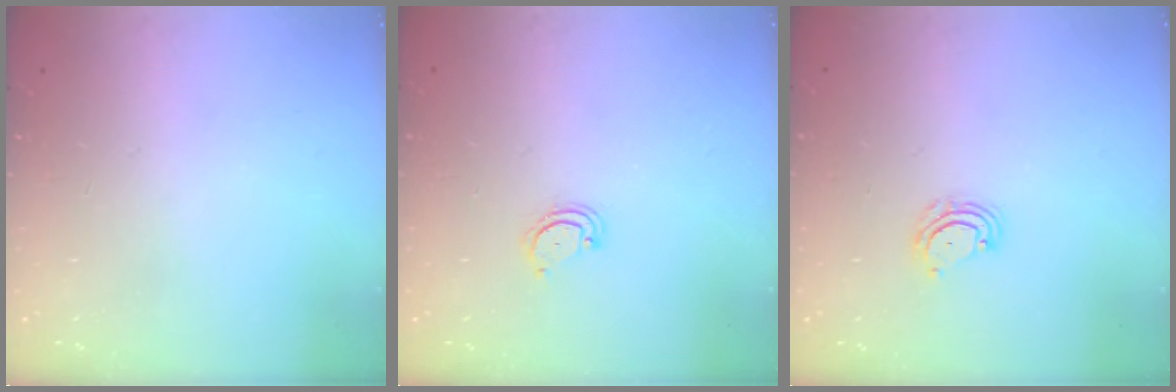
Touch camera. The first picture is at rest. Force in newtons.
{"total": 2.5, "press": 2.5, "slide": 0.2}
{"total": 5.6, "press": 5.5, "slide": 0.5}